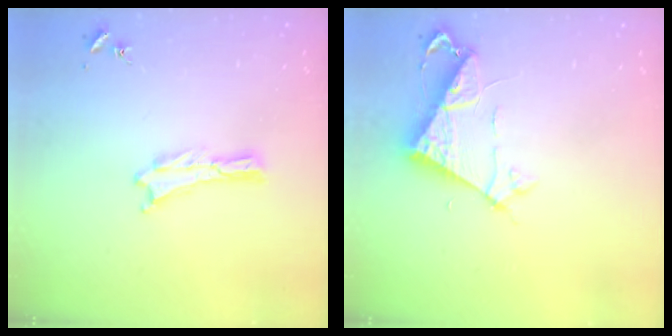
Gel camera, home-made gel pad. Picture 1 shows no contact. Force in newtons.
{"total": 6.6, "press": 6.5, "slide": 0.7}